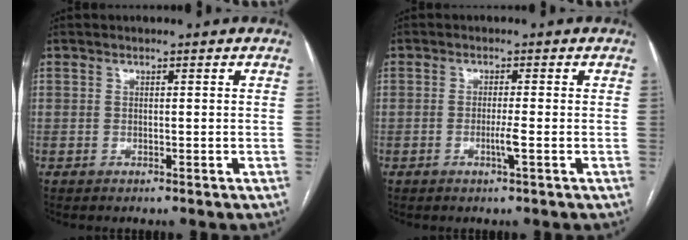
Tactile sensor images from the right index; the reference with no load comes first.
{"total": 2.2, "force": [-0.8, -0.4, 2.0], "torque": [-0.040, -0.004, -0.014]}